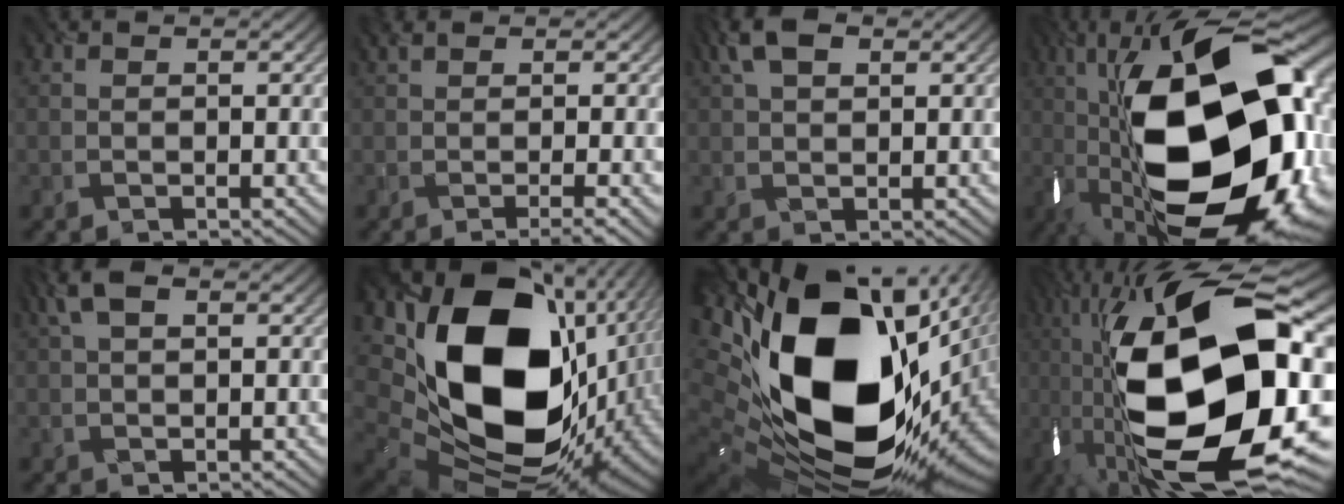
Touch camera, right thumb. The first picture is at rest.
{"total": 3.5, "force": [-0.6, 0.8, 3.4], "torque": [-0.049, 0.006, -0.013]}
{"total": 3.8, "force": [2.2, 2.2, 2.3], "torque": [-0.056, 0.012, 0.040]}
{"total": 23.2, "force": [-2.4, 12.2, 19.6], "torque": [-0.394, -0.014, -0.043]}
{"total": 3.3, "force": [1.6, 1.7, 2.3], "torque": [-0.054, 0.008, 0.031]}
{"total": 21.8, "force": [2.8, 16.1, 14.4], "torque": [-0.350, -0.059, 0.098]}
{"total": 22.3, "force": [3.2, 14.9, 16.3], "torque": [-0.342, -0.075, 0.097]}
{"total": 22.3, "force": [-1.2, 10.1, 19.8], "torque": [-0.395, -0.008, -0.026]}